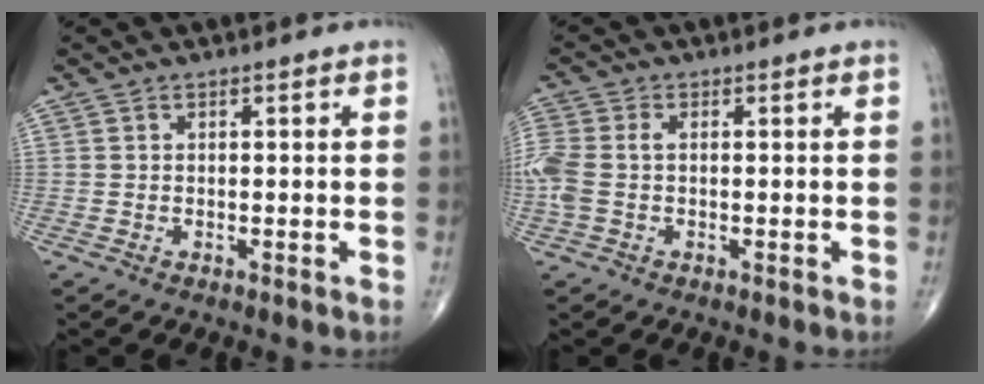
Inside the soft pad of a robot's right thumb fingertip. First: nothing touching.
{"total": 6.4, "force": [-0.4, 4.1, 5.0], "torque": [-0.150, 0.013, -0.010]}